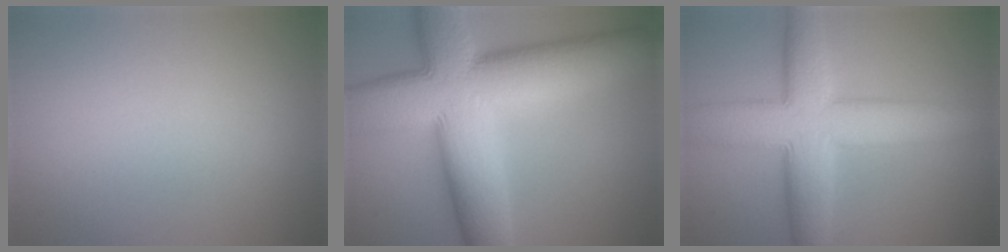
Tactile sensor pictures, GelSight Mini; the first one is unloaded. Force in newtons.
{"total": 16.4, "press": 16.3, "slide": 0.9}
{"total": 9.5, "press": 9.5, "slide": 0.0}